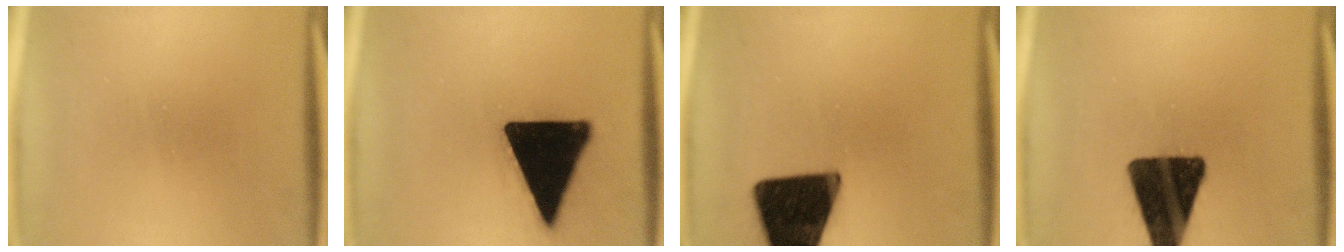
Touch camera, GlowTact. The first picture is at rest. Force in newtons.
{"total": 20.3}
{"total": 19.6}
{"total": 17.1}